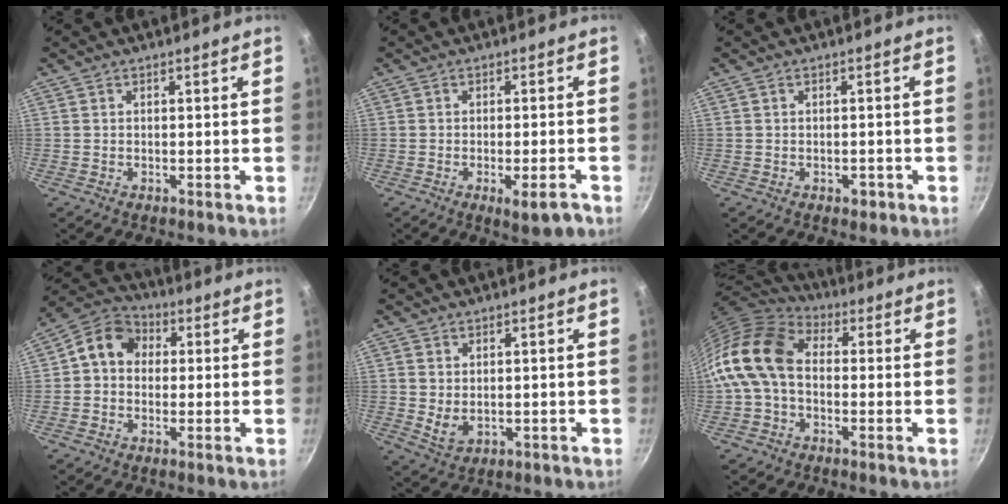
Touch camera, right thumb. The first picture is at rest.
{"total": 5.2, "force": [-2.7, 1.3, 4.2], "torque": [-0.051, 0.006, -0.035]}
{"total": 1.8, "force": [-0.9, 1.1, 1.2], "torque": [-0.006, 0.009, -0.008]}
{"total": 8.7, "force": [1.0, 7.2, 4.8], "torque": [-0.054, 0.022, -0.007]}
{"total": 3.5, "force": [0.3, 2.4, 2.4], "torque": [-0.042, -0.014, 0.014]}
{"total": 15.8, "force": [-1.0, 10.9, 11.4], "torque": [-0.220, 0.037, -0.043]}